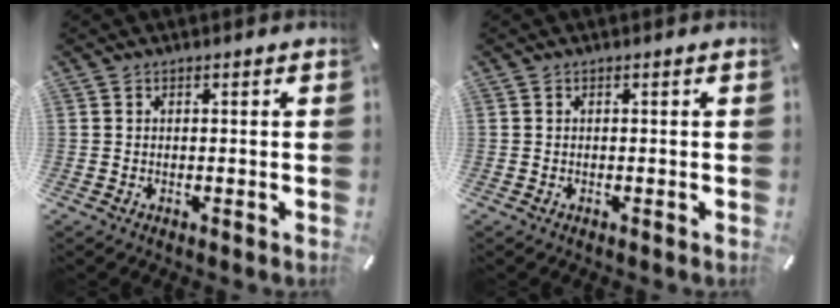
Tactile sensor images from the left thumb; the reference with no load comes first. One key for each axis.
{"total": 0.0}